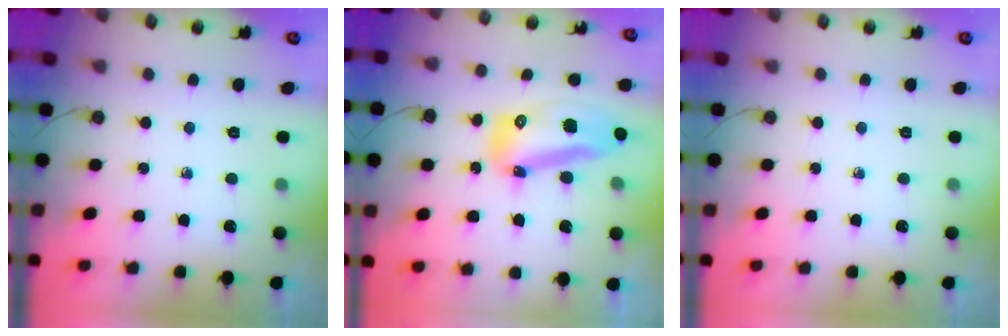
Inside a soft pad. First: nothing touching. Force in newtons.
{"total": 13.9, "press": 13.8, "slide": 1.5}
{"total": 0.0}